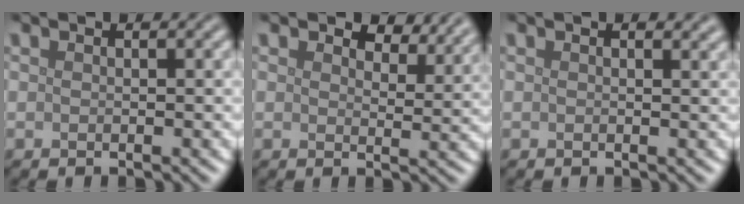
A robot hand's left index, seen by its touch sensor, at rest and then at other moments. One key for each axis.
{"total": 4.3, "fx": 3.4, "fy": 1.8, "fz": 1.9, "tx": -0.035, "ty": -0.003, "tz": 0.040}
{"total": 0.9, "fx": 0.6, "fy": 0.2, "fz": 0.6, "tx": -0.008, "ty": 0.002, "tz": 0.011}